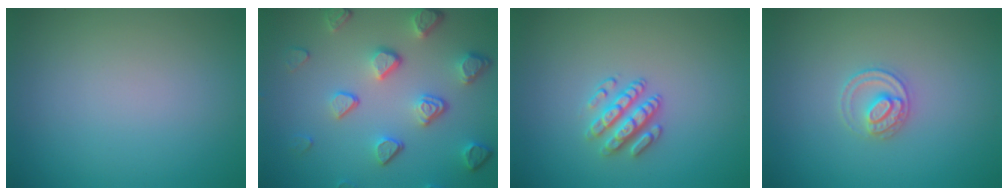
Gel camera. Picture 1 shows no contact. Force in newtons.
{"total": 5.2, "press": 4.0, "slide": 3.3}
{"total": 2.7, "press": 2.5, "slide": 1.2}
{"total": 2.2, "press": 2.2, "slide": 0.2}